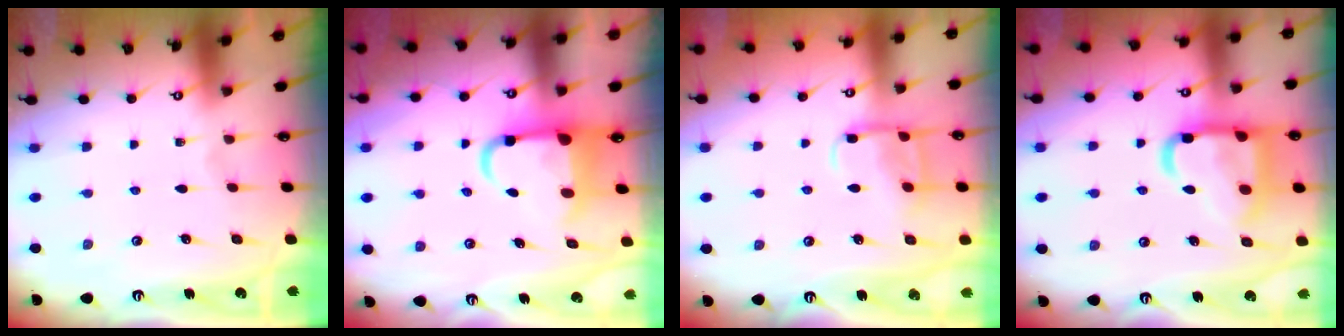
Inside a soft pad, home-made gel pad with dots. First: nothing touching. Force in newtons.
{"total": 8.3, "press": 7.7, "slide": 2.9}
{"total": 10.6, "press": 10.5, "slide": 1.1}
{"total": 19.0, "press": 18.9, "slide": 1.9}